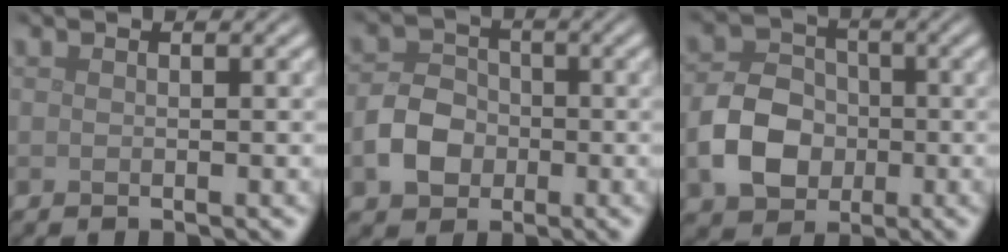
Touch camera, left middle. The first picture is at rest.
{"total": 3.9, "force": [-1.2, 3.1, 2.1], "torque": [-0.038, 0.003, -0.025]}
{"total": 5.6, "force": [-1.4, 4.4, 3.3], "torque": [-0.065, 0.001, -0.030]}